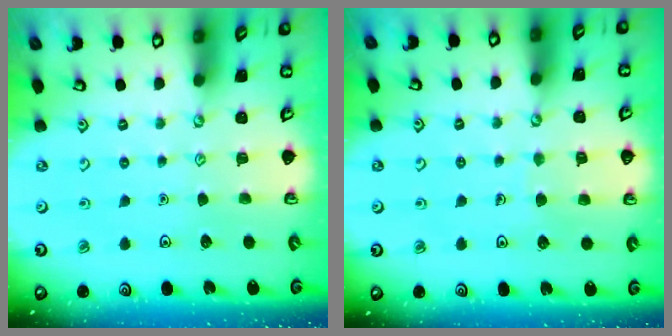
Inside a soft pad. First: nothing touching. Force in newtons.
{"total": 4.3, "press": 4.2, "slide": 0.4}